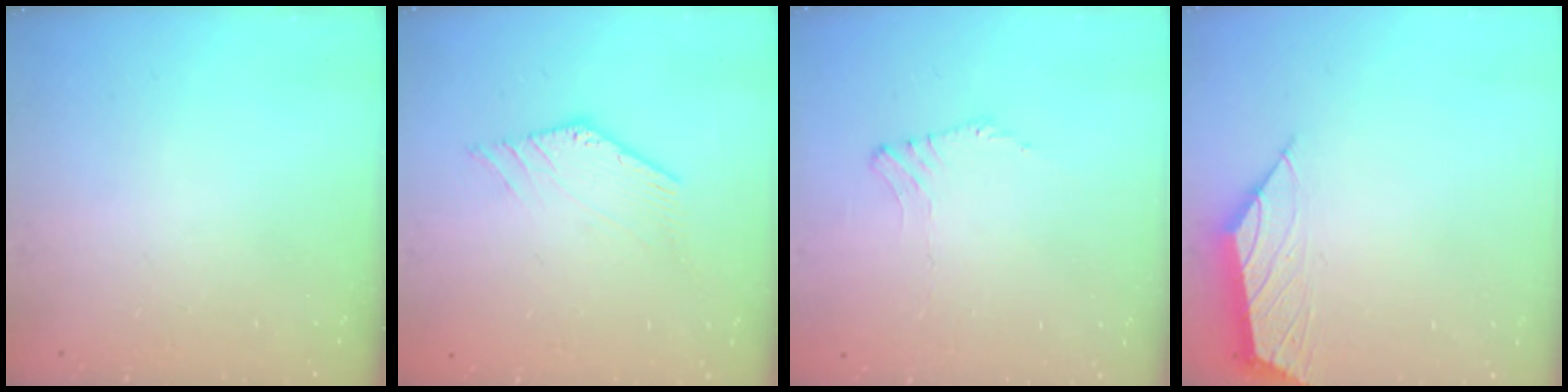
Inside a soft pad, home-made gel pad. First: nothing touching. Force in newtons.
{"total": 0.0}
{"total": 0.0}
{"total": 2.2, "press": 2.2, "slide": 0.5}